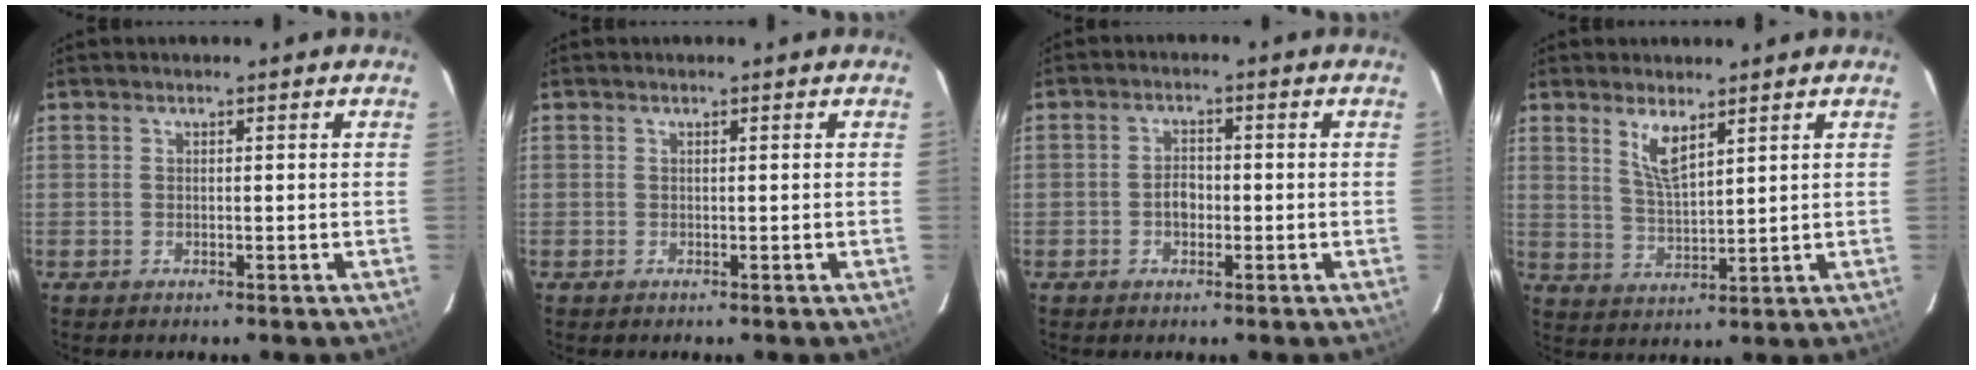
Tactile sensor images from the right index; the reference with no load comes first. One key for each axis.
{"total": 0.0}
{"total": 2.6, "fx": -0.8, "fy": 1.9, "fz": 1.7, "tx": -0.029, "ty": 0.009, "tz": -0.013}
{"total": 5.6, "fx": 3.4, "fy": 1.4, "fz": 4.2, "tx": -0.081, "ty": -0.007, "tz": 0.070}